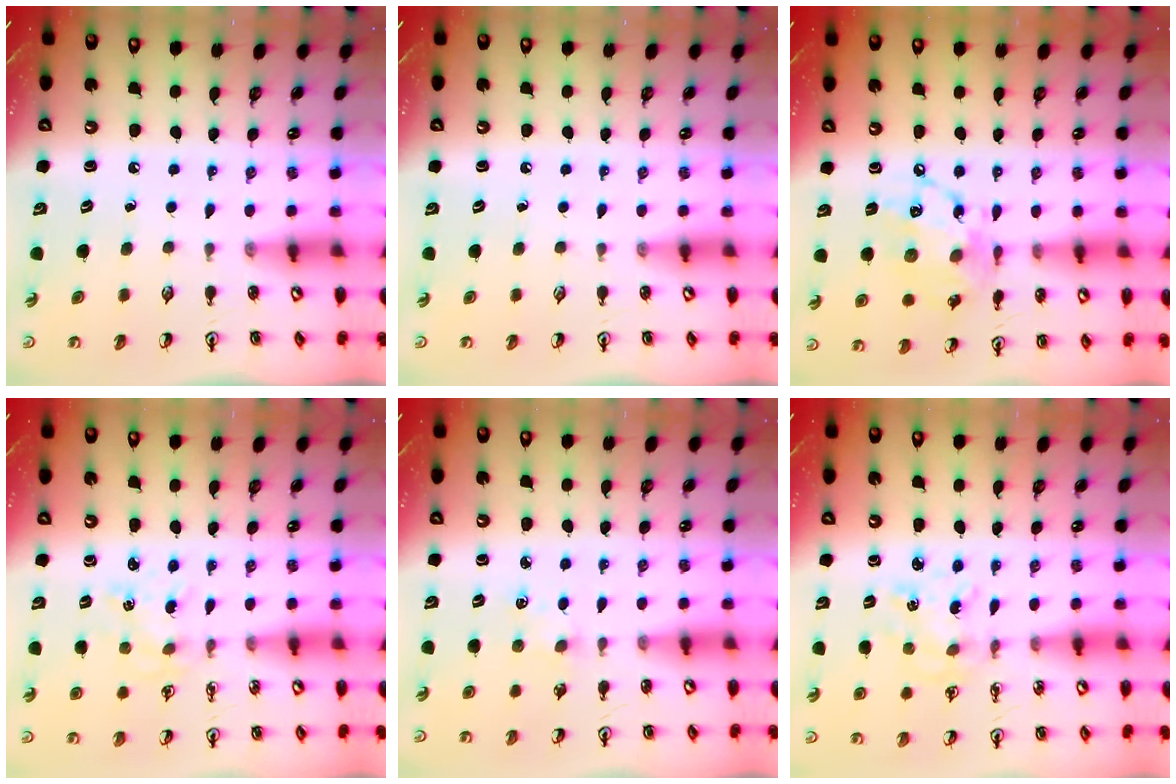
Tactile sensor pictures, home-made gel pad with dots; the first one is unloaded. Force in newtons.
{"total": 0.0}
{"total": 14.6, "press": 14.5, "slide": 1.1}
{"total": 0.5, "press": 0.5, "slide": 0.1}
{"total": 1.7, "press": 1.6, "slide": 0.3}
{"total": 1.8, "press": 1.8, "slide": 0.1}